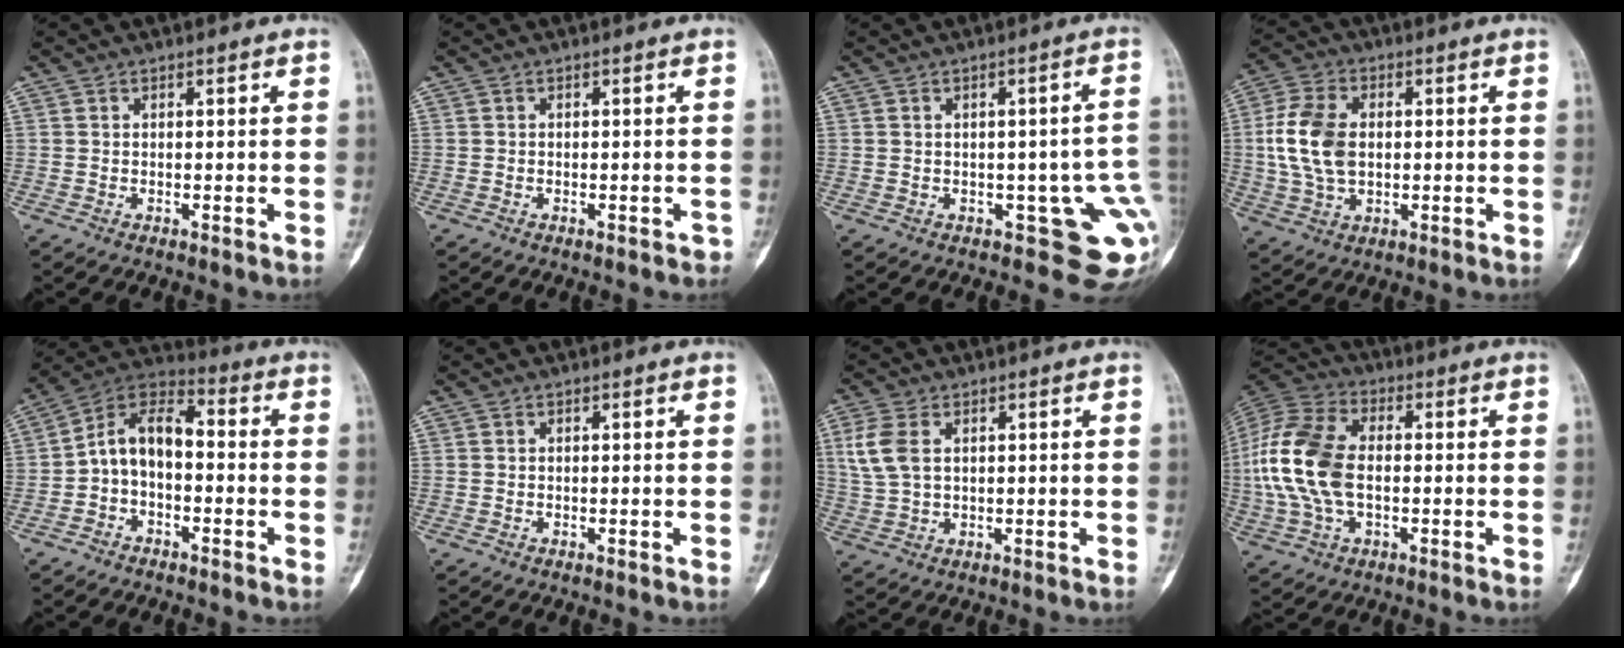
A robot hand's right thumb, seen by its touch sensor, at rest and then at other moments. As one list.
[{"total": 1.3, "force": [-1.0, 0.6, 0.6], "torque": [-0.009, 0.005, -0.010]}, {"total": 9.8, "force": [-1.7, 4.4, 8.5], "torque": [-0.069, -0.003, -0.013]}, {"total": 11.6, "force": [0.6, 7.6, 8.7], "torque": [-0.176, 0.007, 0.012]}, {"total": 9.7, "force": [-1.4, 6.1, 7.5], "torque": [-0.122, 0.046, -0.043]}, {"total": 0.0}, {"total": 6.6, "force": [1.9, 4.0, 4.9], "torque": [-0.117, 0.003, 0.044]}, {"total": 16.6, "force": [-0.6, 10.0, 13.2], "torque": [-0.285, 0.021, -0.015]}]